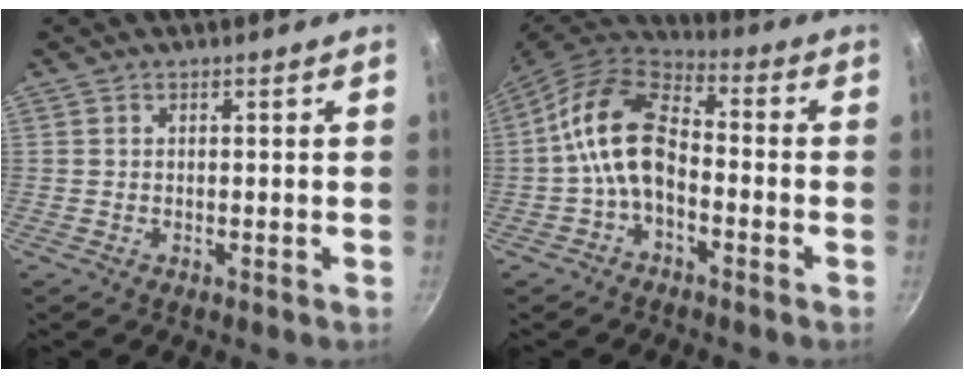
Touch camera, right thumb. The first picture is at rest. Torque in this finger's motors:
{"motor_torque": [1.81, 1.95, 1.53, -0.86, 0.36]}